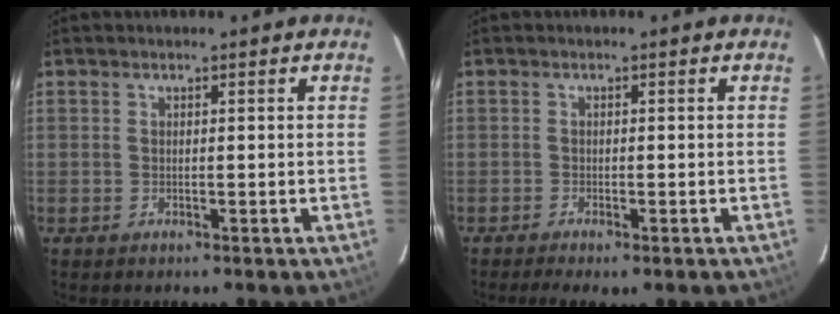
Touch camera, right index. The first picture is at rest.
{"total": 3.4, "force": [-2.5, 0.7, 2.1], "torque": [-0.051, -0.011, -0.041]}